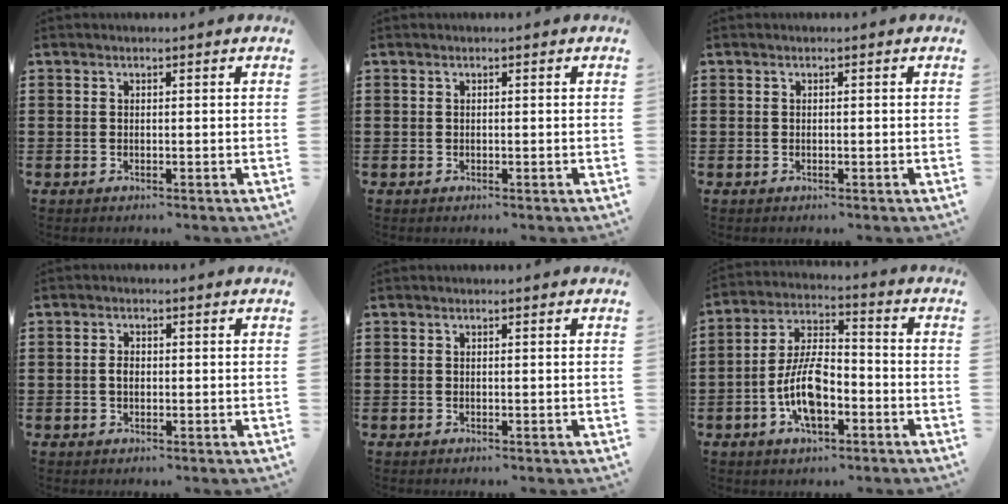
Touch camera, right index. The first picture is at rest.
{"total": 0.0}
{"total": 0.0}
{"total": 1.7, "force": [-0.1, 1.1, 1.4], "torque": [-0.027, 0.006, -0.004]}
{"total": 0.0}
{"total": 9.7, "force": [-3.4, 4.5, 7.9], "torque": [-0.177, 0.001, -0.069]}